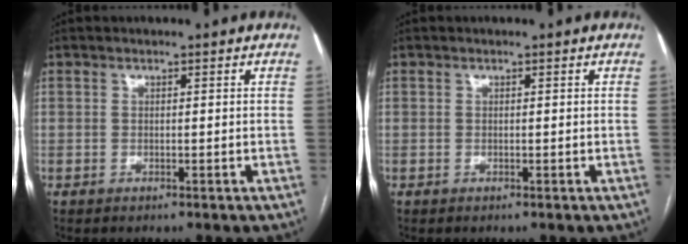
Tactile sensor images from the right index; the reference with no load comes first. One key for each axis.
{"total": 0.0}